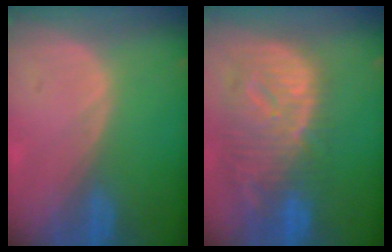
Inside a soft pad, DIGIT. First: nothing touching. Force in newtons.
{"total": 12.5, "press": 10.8, "slide": 6.3}